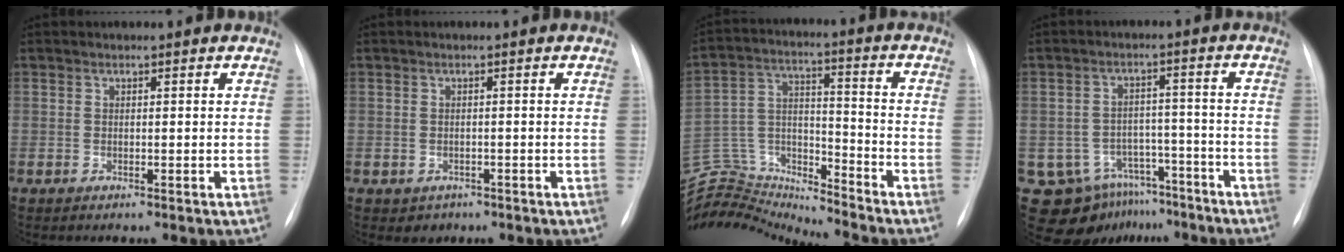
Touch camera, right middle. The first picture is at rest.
{"total": 2.0, "force": [-1.0, 1.6, 0.3], "torque": [-0.005, 0.005, -0.008]}
{"total": 15.9, "force": [-15.9, 0.4, 0.8], "torque": [-0.019, 0.048, -0.281]}
{"total": 10.7, "force": [-7.3, 7.7, 1.8], "torque": [-0.024, 0.040, -0.096]}